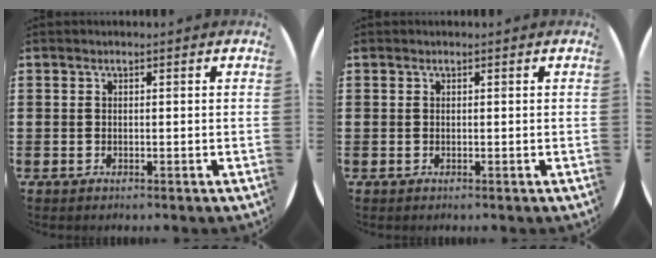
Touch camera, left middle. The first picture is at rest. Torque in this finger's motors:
{"motor_torque": [0.47, -0.39, 0.00, 0.03]}